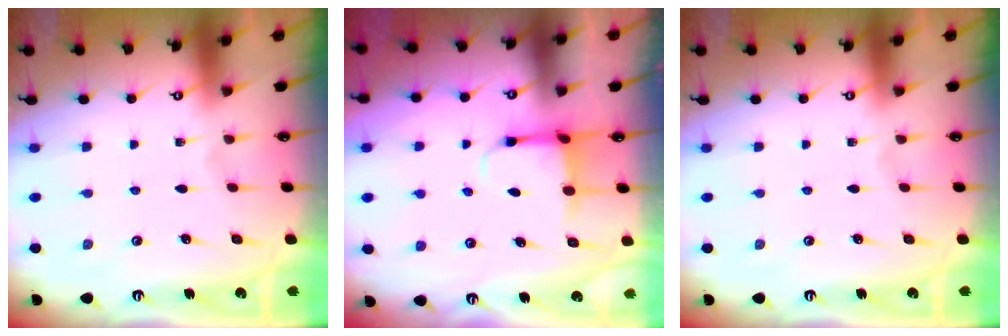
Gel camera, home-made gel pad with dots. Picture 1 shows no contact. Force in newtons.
{"total": 4.0, "press": 3.8, "slide": 1.3}
{"total": 0.0}